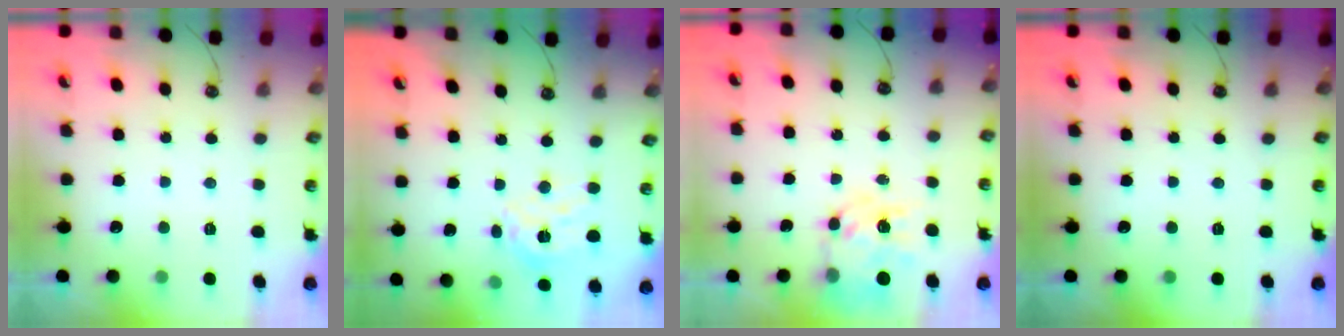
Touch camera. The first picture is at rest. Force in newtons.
{"total": 13.2, "press": 13.2, "slide": 1.1}
{"total": 11.9, "press": 11.8, "slide": 1.0}
{"total": 0.0}